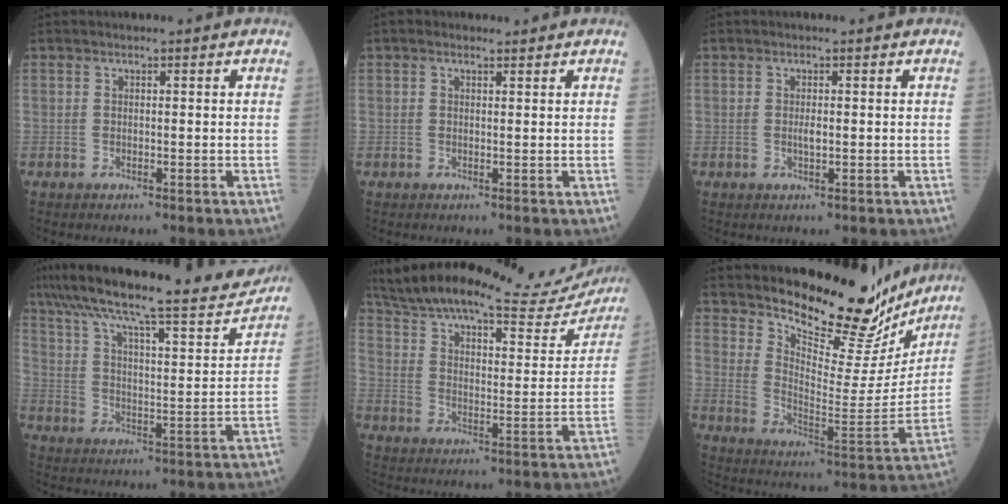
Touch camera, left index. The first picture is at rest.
{"total": 1.1, "force": [0.8, 0.6, 0.6], "torque": [-0.019, 0.008, 0.011]}
{"total": 1.2, "force": [-0.1, 0.3, 1.2], "torque": [-0.026, -0.002, 0.000]}
{"total": 24.5, "force": [21.1, 2.9, 12.2], "torque": [-0.211, -0.010, 0.304]}
{"total": 28.9, "force": [26.4, 4.9, 10.7], "torque": [-0.193, -0.047, 0.352]}
{"total": 19.7, "force": [17.6, 5.1, 7.4], "torque": [-0.103, -0.056, 0.244]}